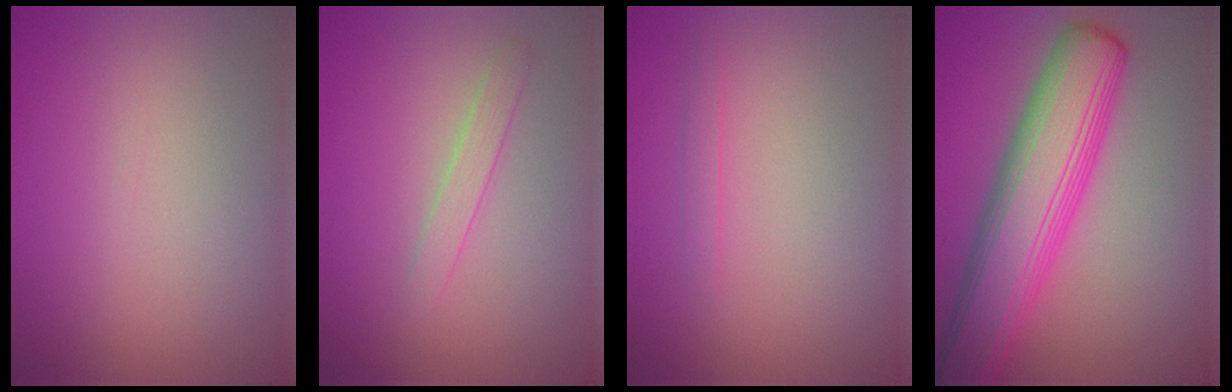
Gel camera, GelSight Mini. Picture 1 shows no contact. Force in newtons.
{"total": 1.4, "press": 1.4, "slide": 0.1}
{"total": 0.9, "press": 0.9, "slide": 0.1}
{"total": 9.7, "press": 9.7, "slide": 0.2}